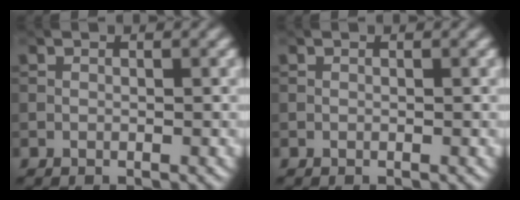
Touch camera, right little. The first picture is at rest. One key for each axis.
{"total": 0.0}